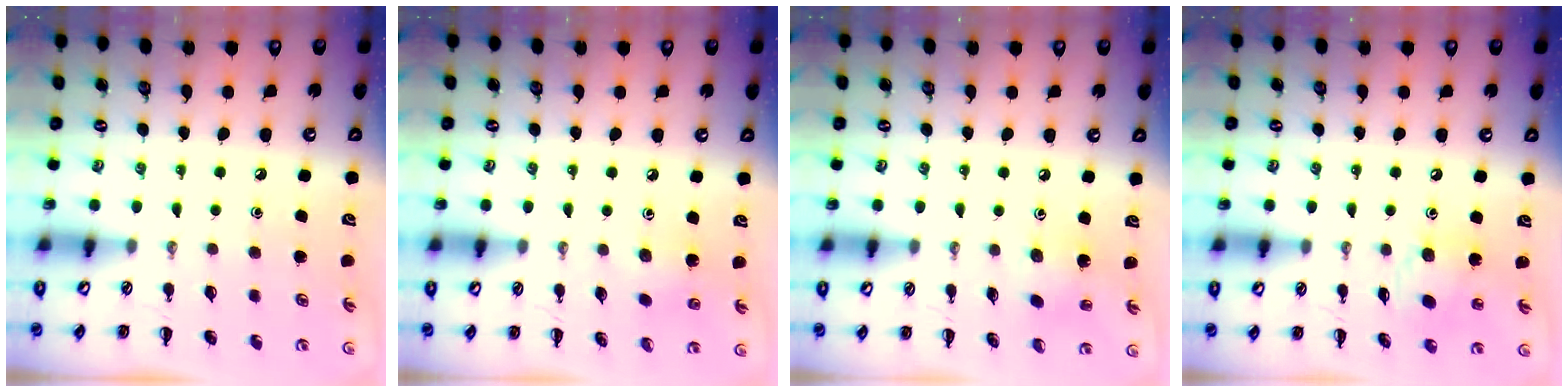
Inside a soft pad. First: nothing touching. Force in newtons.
{"total": 3.7, "press": 3.5, "slide": 1.0}
{"total": 2.2, "press": 2.1, "slide": 0.6}
{"total": 10.7, "press": 10.5, "slide": 2.2}